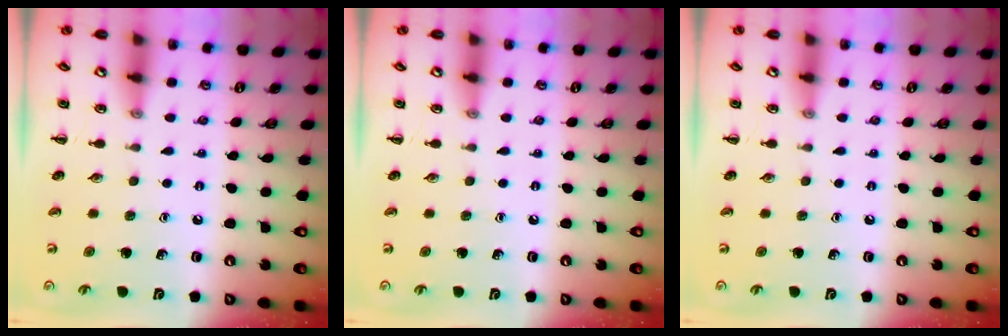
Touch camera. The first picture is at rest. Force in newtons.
{"total": 0.0}
{"total": 0.0}